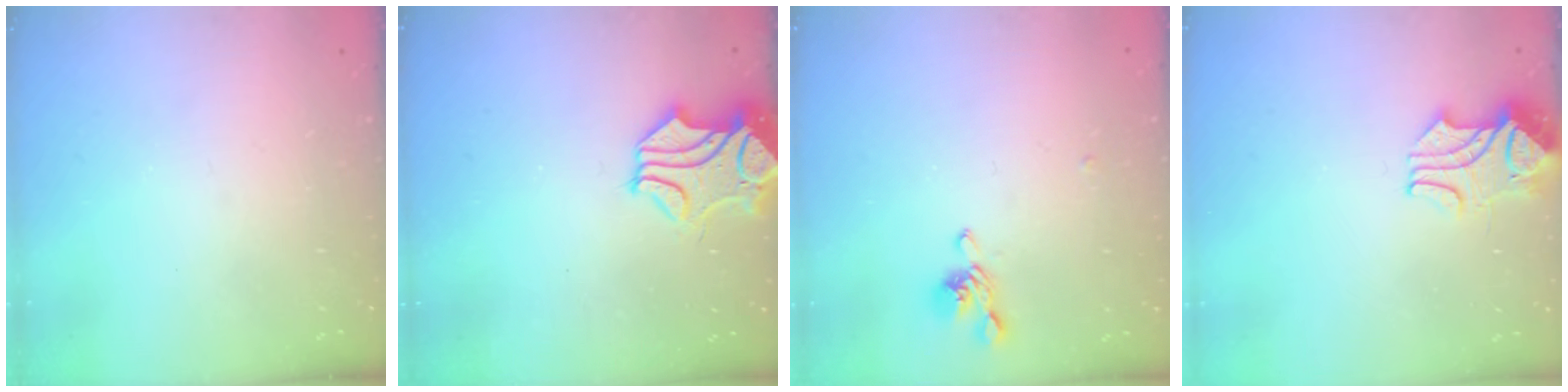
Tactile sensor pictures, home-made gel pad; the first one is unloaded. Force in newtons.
{"total": 1.4, "press": 0.6, "slide": 1.3}
{"total": 3.4, "press": 3.4, "slide": 0.6}
{"total": 2.2, "press": 2.0, "slide": 0.8}